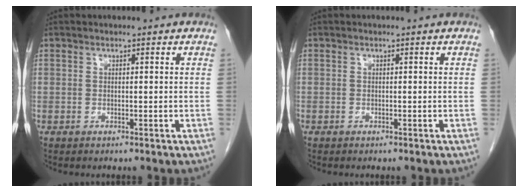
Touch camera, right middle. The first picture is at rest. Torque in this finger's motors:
{"motor_torque": [0.08, -0.07, -0.46, -0.20]}